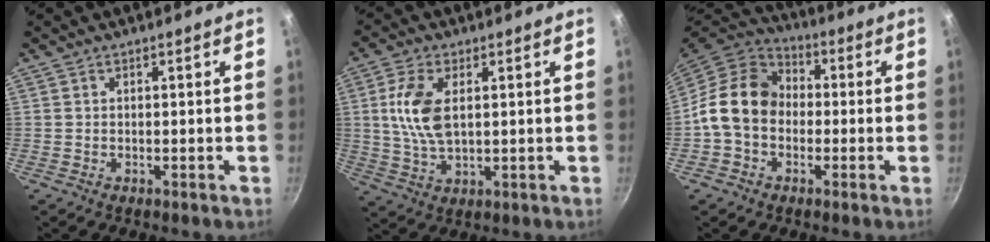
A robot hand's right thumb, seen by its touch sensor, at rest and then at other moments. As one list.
[{"total": 9.4, "force": [1.8, 5.0, 7.8], "torque": [-0.154, -0.003, 0.036]}, {"total": 13.5, "force": [-0.8, 10.7, 8.2], "torque": [-0.113, 0.032, -0.035]}]